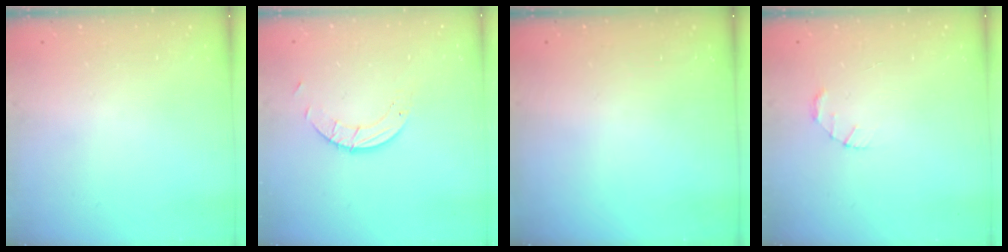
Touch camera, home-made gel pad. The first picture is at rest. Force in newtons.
{"total": 4.3, "press": 4.3, "slide": 0.3}
{"total": 0.0}
{"total": 1.5, "press": 1.5, "slide": 0.3}